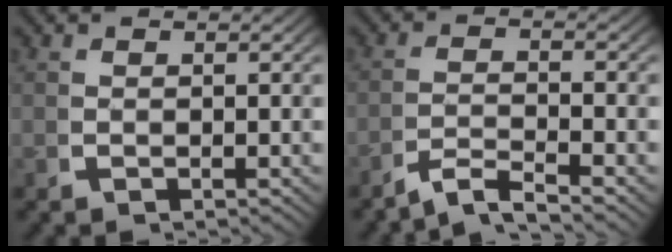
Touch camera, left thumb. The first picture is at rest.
{"total": 4.1, "force": [-3.0, 1.9, 2.1], "torque": [-0.036, -0.008, -0.054]}